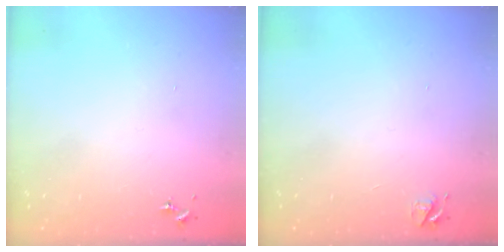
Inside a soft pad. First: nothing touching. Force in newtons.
{"total": 4.7, "press": 4.7, "slide": 0.6}